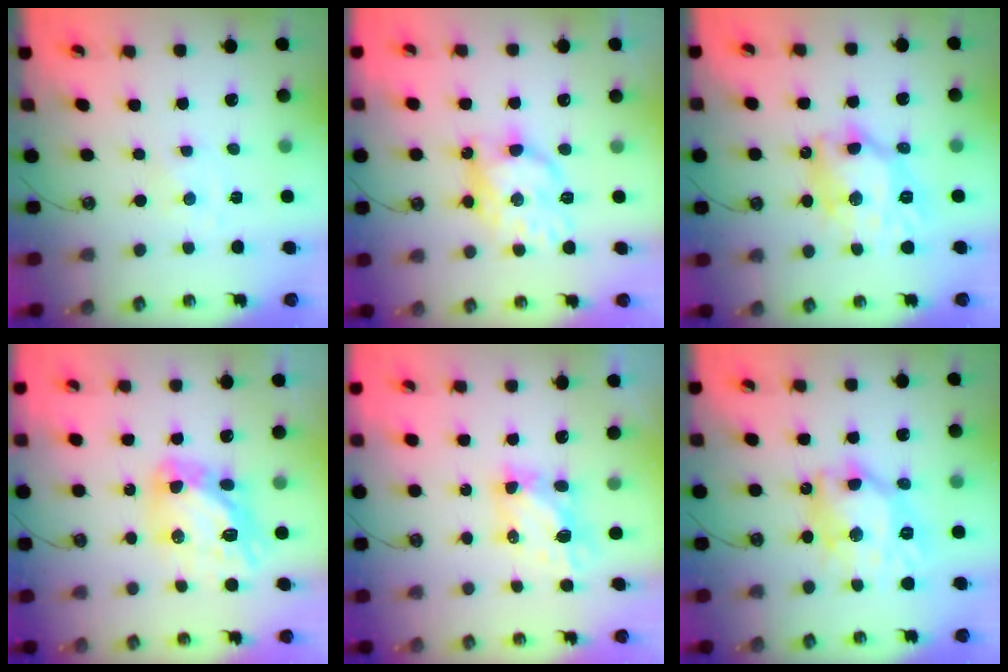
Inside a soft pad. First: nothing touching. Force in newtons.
{"total": 15.4, "press": 15.4, "slide": 0.4}
{"total": 14.2, "press": 14.1, "slide": 1.9}
{"total": 15.2, "press": 15.1, "slide": 1.6}
{"total": 5.8, "press": 5.8, "slide": 0.4}
{"total": 14.7, "press": 14.6, "slide": 1.7}